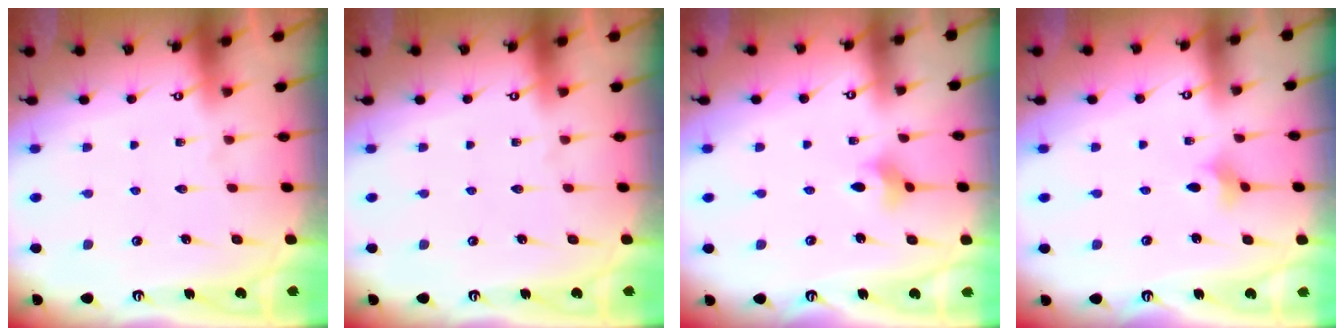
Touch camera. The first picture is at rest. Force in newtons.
{"total": 0.0}
{"total": 2.9, "press": 2.8, "slide": 0.8}
{"total": 2.5, "press": 2.5, "slide": 0.4}